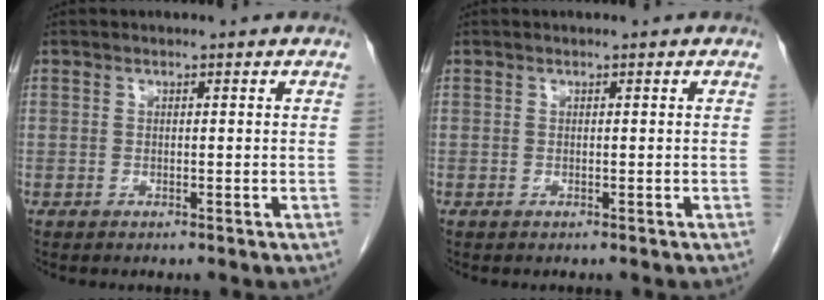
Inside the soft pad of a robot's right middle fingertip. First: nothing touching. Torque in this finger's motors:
{"motor_torque": [0.17, -0.45, -0.05, 0.00]}